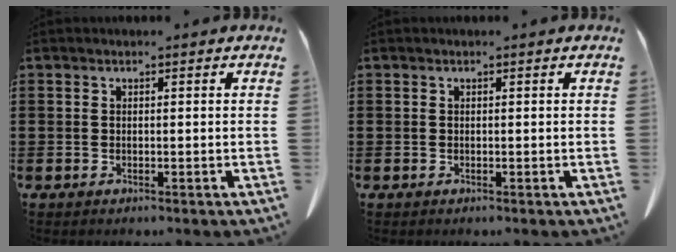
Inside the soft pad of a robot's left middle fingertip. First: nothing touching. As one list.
[{"total": 0.0}]